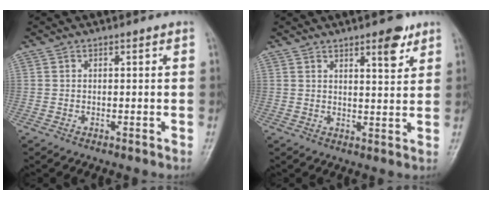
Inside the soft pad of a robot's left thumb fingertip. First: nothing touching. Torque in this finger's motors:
{"motor_torque": [0.03, -0.02, -0.37, 0.13, 0.16]}